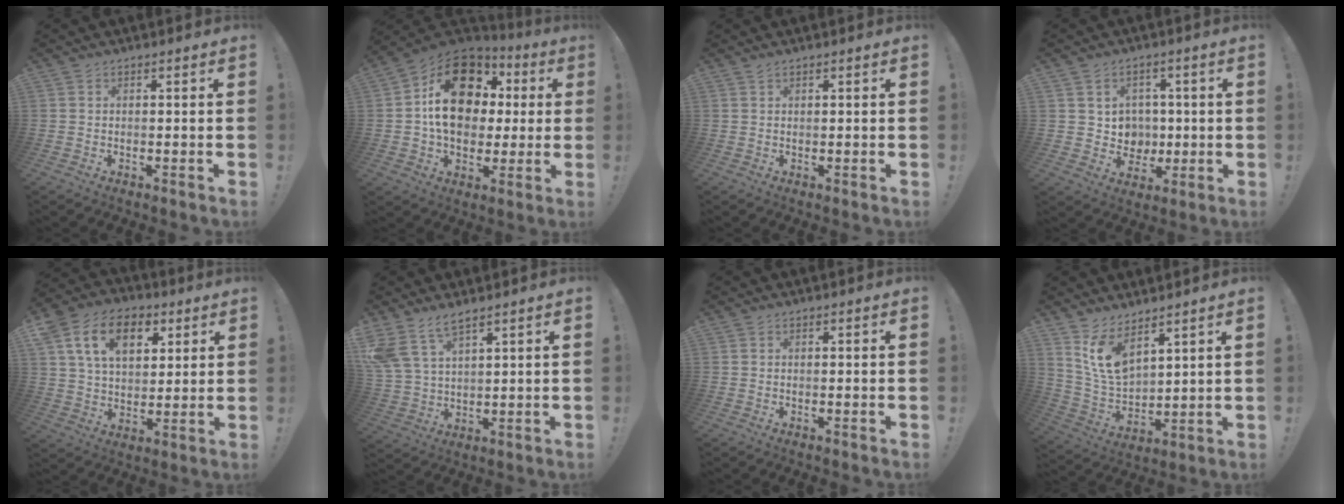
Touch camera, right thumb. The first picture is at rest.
{"total": 19.4, "force": [3.3, 14.9, 12.0], "torque": [-0.174, 0.007, 0.066]}
{"total": 0.7, "force": [0.6, 0.0, 0.4], "torque": [-0.002, -0.002, 0.010]}
{"total": 6.6, "force": [1.7, 6.3, 0.9], "torque": [-0.015, -0.020, 0.040]}
{"total": 16.8, "force": [7.0, 11.3, 10.2], "torque": [-0.166, -0.009, 0.132]}
{"total": 8.8, "force": [6.6, 3.6, 4.7], "torque": [-0.106, -0.025, 0.130]}
{"total": 0.0}
{"total": 10.9, "force": [7.6, 5.0, 5.9], "torque": [-0.124, -0.050, 0.149]}